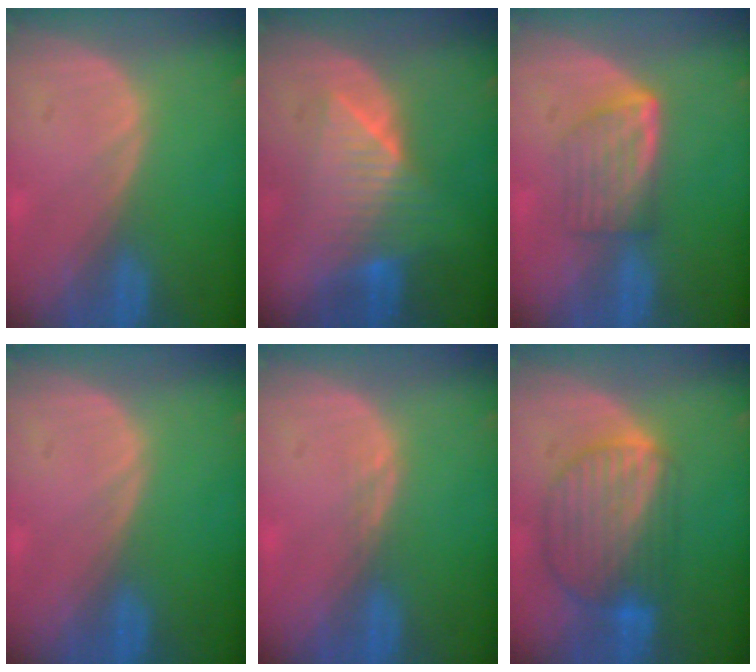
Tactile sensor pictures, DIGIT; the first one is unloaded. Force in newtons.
{"total": 6.9, "press": 6.8, "slide": 0.9}
{"total": 5.8, "press": 5.3, "slide": 2.4}
{"total": 0.0}
{"total": 1.0, "press": 0.8, "slide": 0.7}
{"total": 9.3, "press": 7.9, "slide": 4.9}